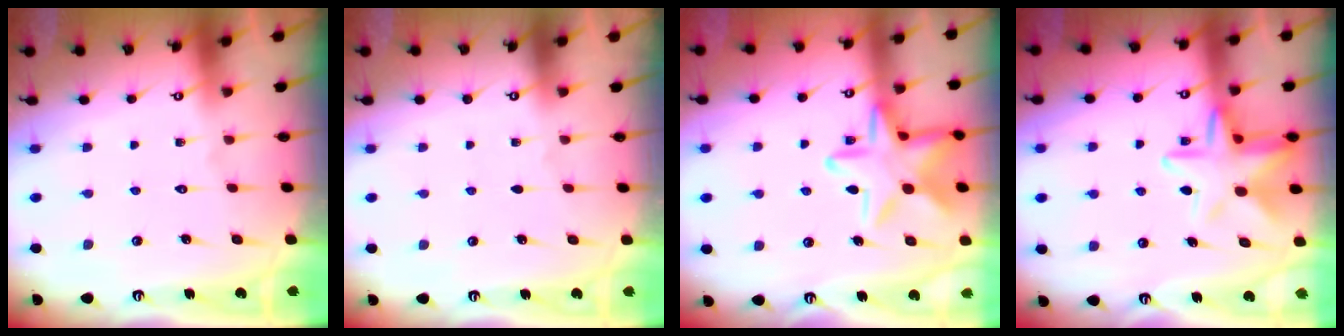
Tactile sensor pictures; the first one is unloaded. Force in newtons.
{"total": 0.0}
{"total": 17.4, "press": 17.4, "slide": 1.0}
{"total": 13.0, "press": 13.0, "slide": 1.3}